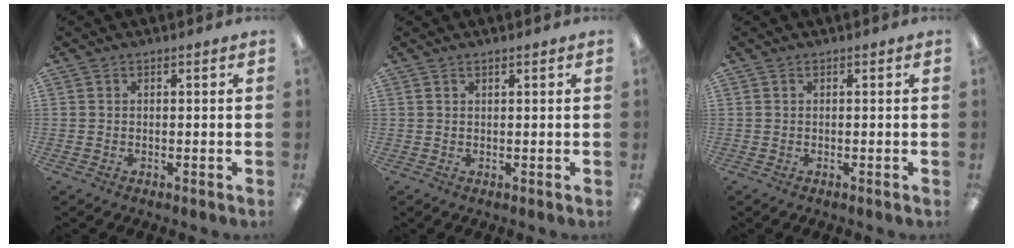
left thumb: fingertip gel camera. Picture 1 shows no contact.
{"total": 0.6, "force": [0.5, 0.1, 0.3], "torque": [-0.007, 0.000, 0.009]}
{"total": 0.0}